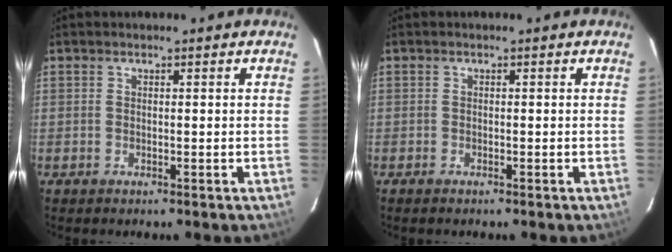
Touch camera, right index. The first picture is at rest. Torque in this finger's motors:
{"motor_torque": [0.05, 0.05, 0.00, 0.01]}